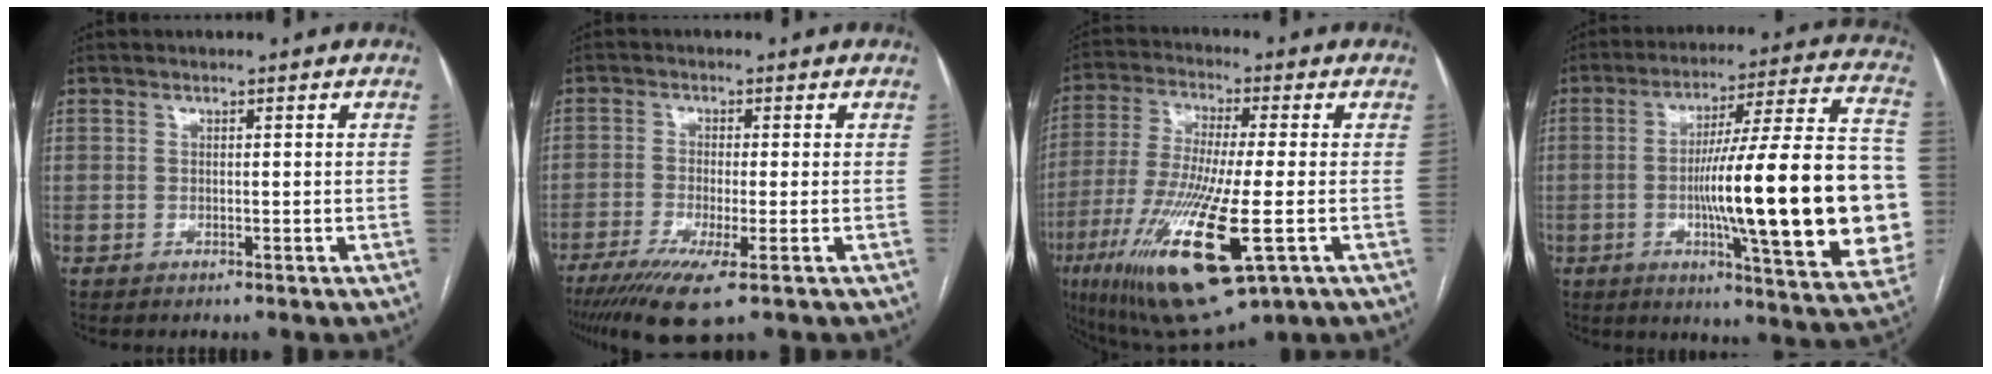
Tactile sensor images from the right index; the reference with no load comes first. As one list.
[{"total": 8.4, "force": [-4.9, 0.7, 6.8], "torque": [-0.120, -0.023, -0.083]}, {"total": 19.1, "force": [-6.6, 3.0, 17.6], "torque": [-0.372, -0.049, -0.112]}, {"total": 28.0, "force": [-3.4, 2.9, 27.6], "torque": [-0.334, 0.011, -0.053]}]